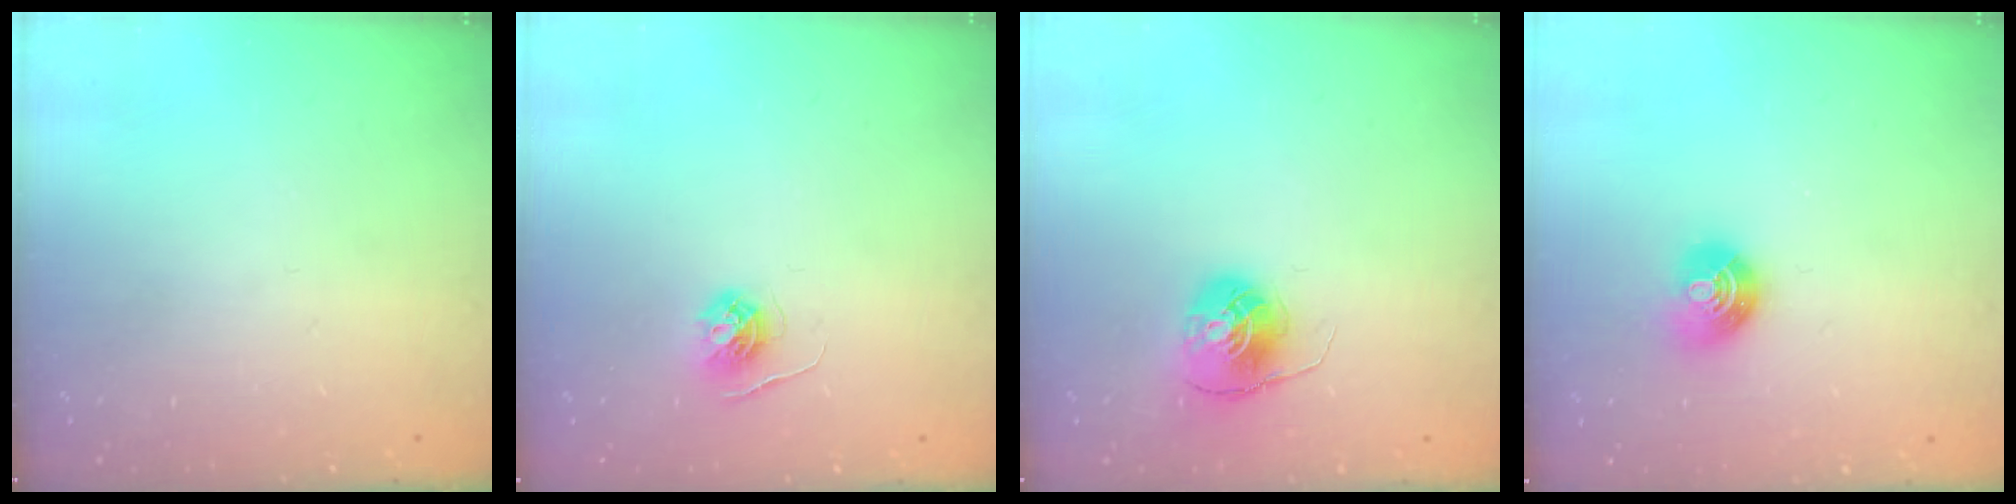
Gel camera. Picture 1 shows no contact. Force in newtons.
{"total": 4.8, "press": 4.7, "slide": 0.5}
{"total": 6.8, "press": 6.8, "slide": 0.3}
{"total": 8.1, "press": 8.0, "slide": 1.1}